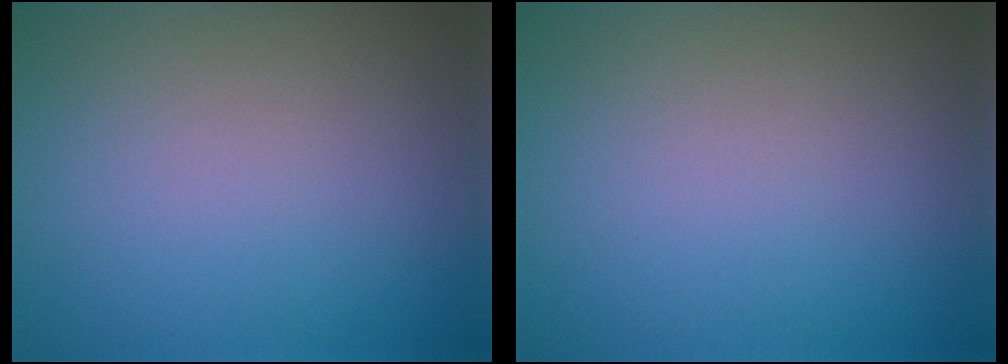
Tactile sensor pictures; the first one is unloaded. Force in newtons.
{"total": 0.0}